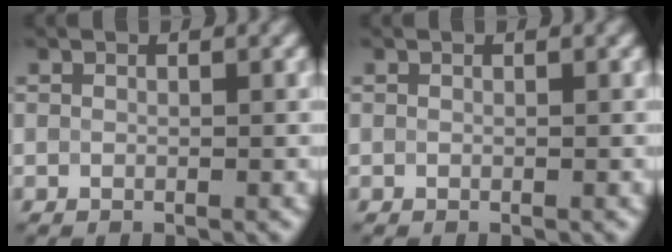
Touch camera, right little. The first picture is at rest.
{"total": 0.0}